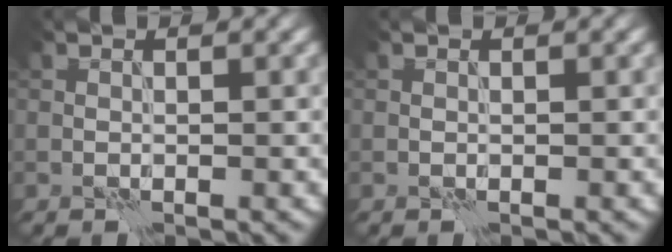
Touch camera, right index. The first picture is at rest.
{"total": 0.0}